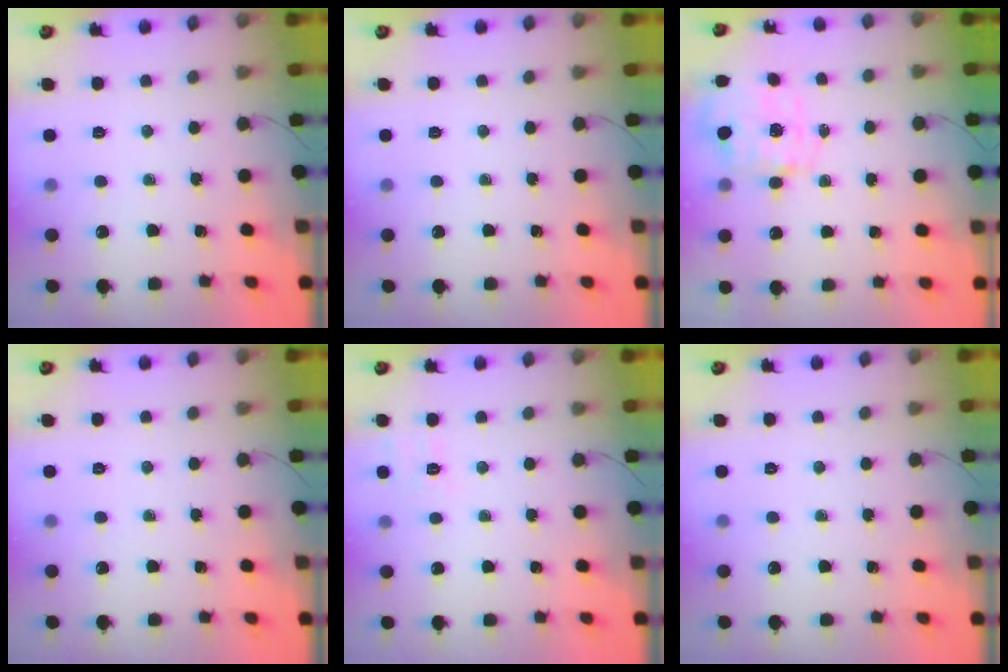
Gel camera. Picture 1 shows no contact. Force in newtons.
{"total": 0.0}
{"total": 2.7, "press": 2.6, "slide": 0.8}
{"total": 0.0}
{"total": 6.7, "press": 6.4, "slide": 2.0}
{"total": 0.0}